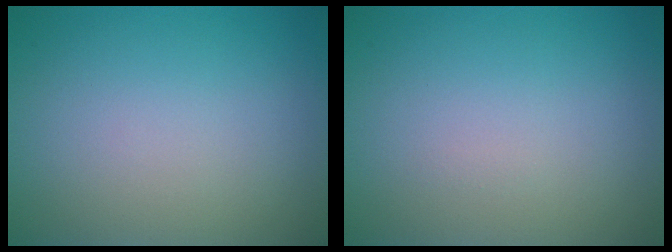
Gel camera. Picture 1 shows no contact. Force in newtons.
{"total": 0.0}